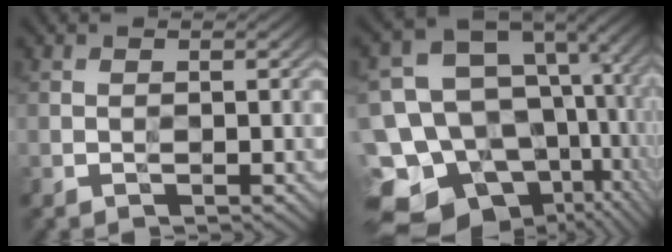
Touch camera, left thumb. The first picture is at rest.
{"total": 19.0, "force": [-3.6, 15.0, 11.2], "torque": [-0.269, -0.008, -0.004]}